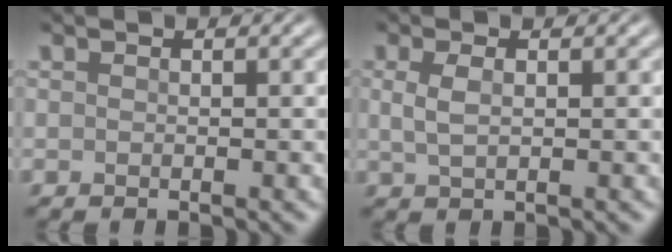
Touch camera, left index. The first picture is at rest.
{"total": 1.7, "force": [0.4, 0.7, 1.5], "torque": [-0.035, 0.000, 0.010]}